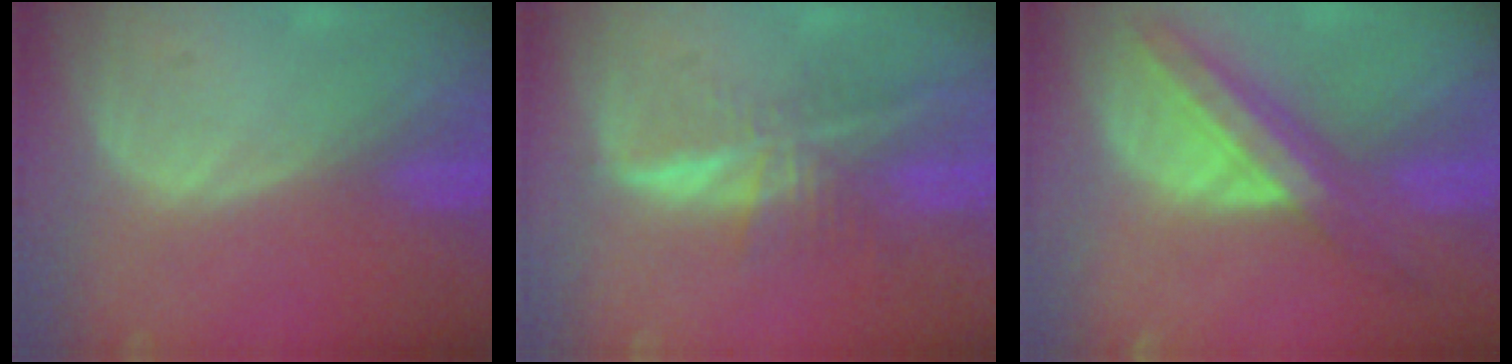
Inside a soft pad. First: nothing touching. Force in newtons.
{"total": 6.9, "press": 5.8, "slide": 3.6}
{"total": 8.8, "press": 7.6, "slide": 4.4}